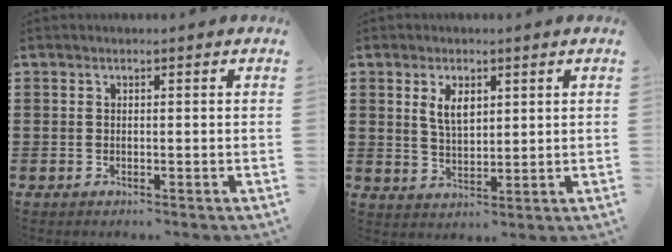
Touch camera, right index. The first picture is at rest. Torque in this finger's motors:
{"motor_torque": [0.32, -0.28, 0.17, 0.08]}